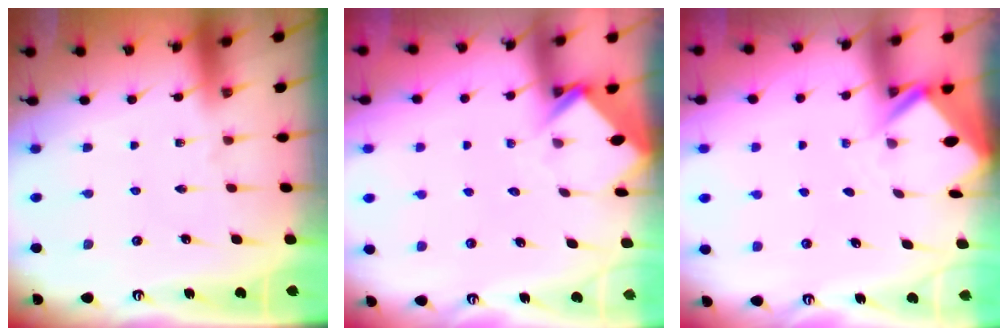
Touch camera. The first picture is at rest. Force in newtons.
{"total": 3.6, "press": 3.6, "slide": 0.2}
{"total": 2.4, "press": 2.4, "slide": 0.1}